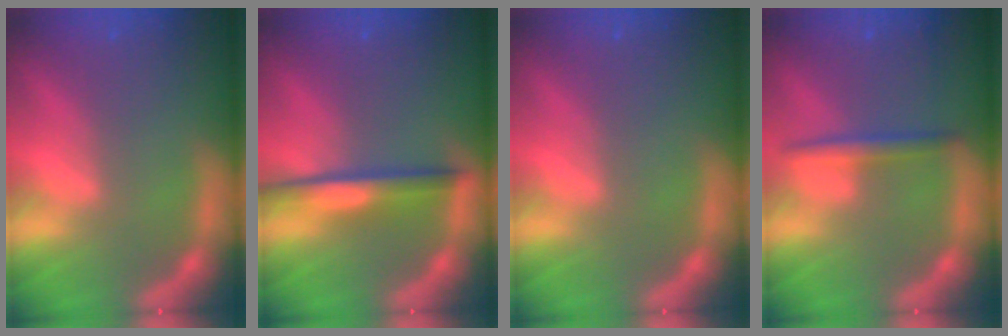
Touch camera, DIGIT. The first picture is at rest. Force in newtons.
{"total": 4.0}
{"total": 0.0}
{"total": 2.4}